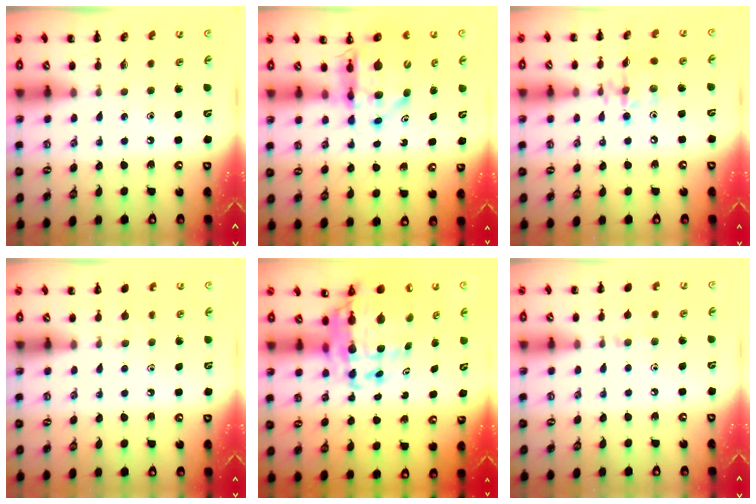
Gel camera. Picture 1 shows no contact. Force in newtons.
{"total": 9.7, "press": 9.3, "slide": 2.8}
{"total": 8.7, "press": 8.7, "slide": 0.8}
{"total": 3.9, "press": 3.6, "slide": 1.6}
{"total": 13.9, "press": 13.2, "slide": 4.4}
{"total": 5.7, "press": 5.5, "slide": 1.7}